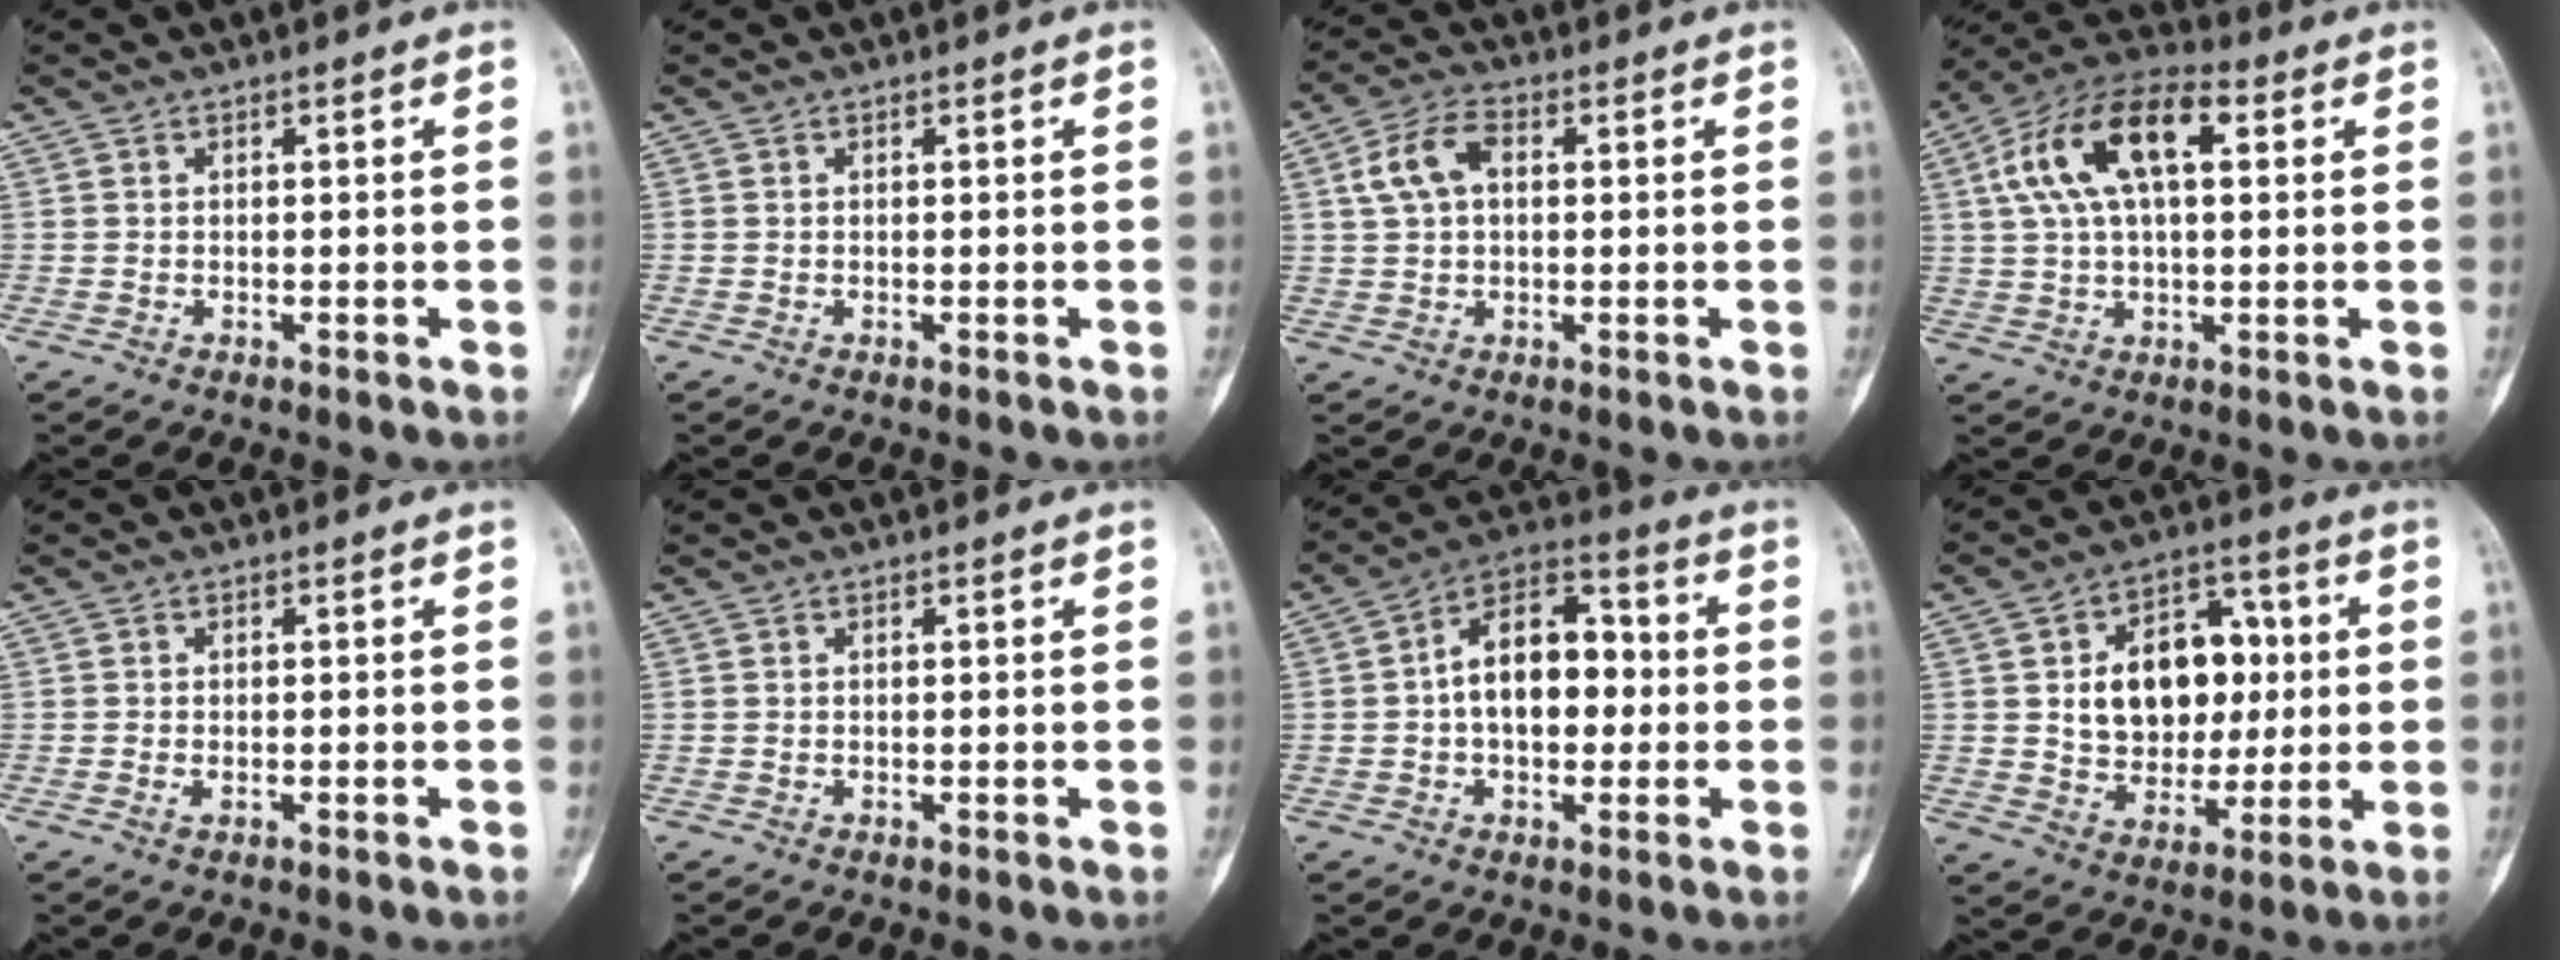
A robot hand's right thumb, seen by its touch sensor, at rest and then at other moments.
{"total": 0.0}
{"total": 7.3, "force": [1.6, 4.5, 5.5], "torque": [-0.108, 0.018, 0.028]}
{"total": 15.7, "force": [4.4, 7.8, 12.9], "torque": [-0.242, 0.030, 0.074]}
{"total": 0.8, "force": [-0.4, 0.3, 0.6], "torque": [-0.018, 0.003, -0.007]}
{"total": 0.0}
{"total": 13.9, "force": [0.0, 8.7, 10.8], "torque": [-0.139, 0.038, -0.011]}
{"total": 16.0, "force": [2.1, 11.7, 10.7], "torque": [-0.114, 0.013, 0.040]}